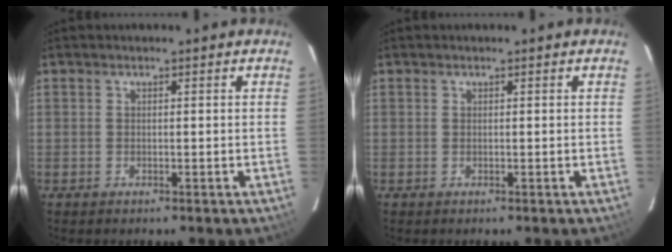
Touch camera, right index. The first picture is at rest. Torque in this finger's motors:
{"motor_torque": [0.00, 0.00, 0.00, 0.00]}